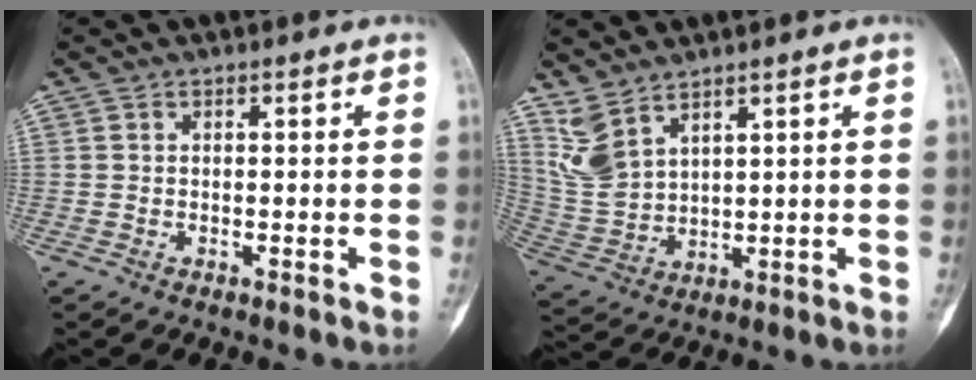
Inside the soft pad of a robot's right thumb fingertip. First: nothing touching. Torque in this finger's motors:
{"motor_torque": [-1.17, 1.36, 0.47, 0.65, 0.04]}